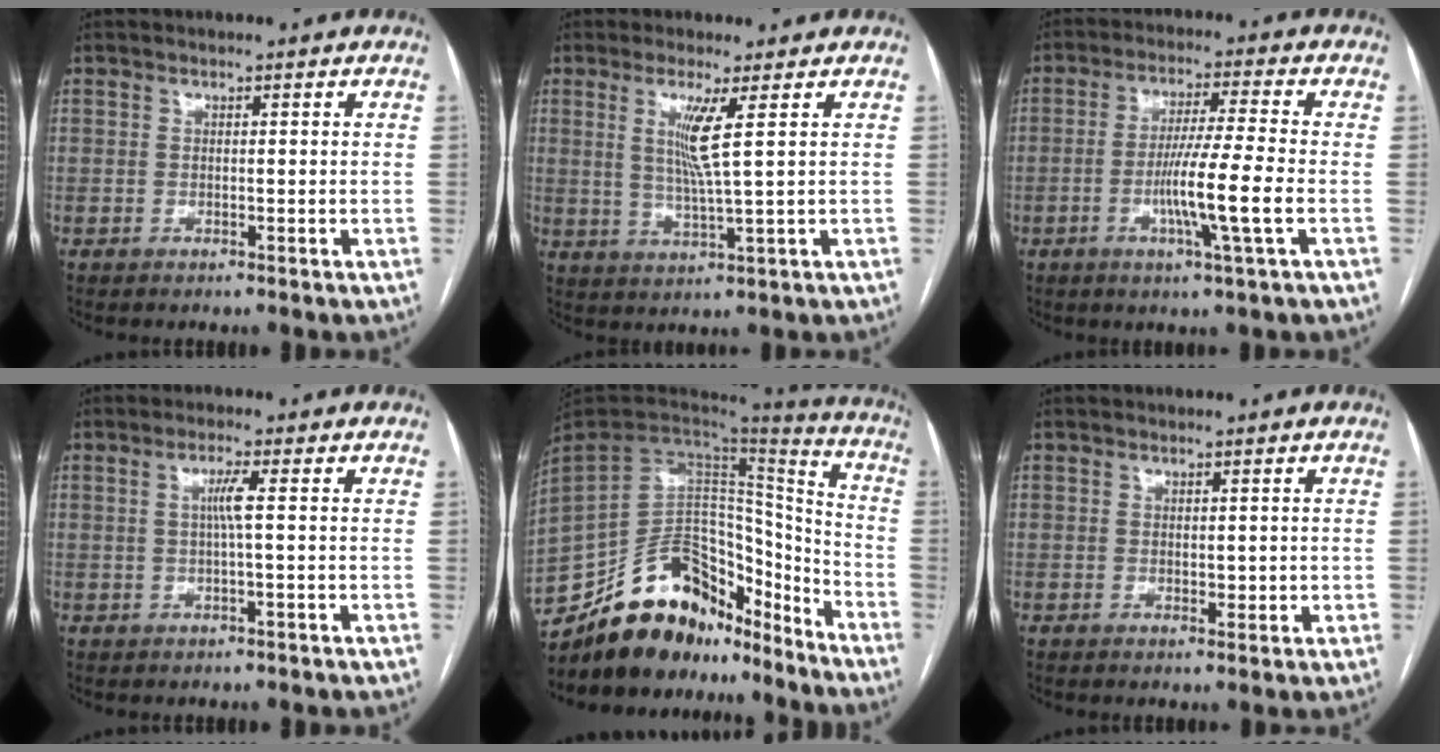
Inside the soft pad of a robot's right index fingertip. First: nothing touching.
{"total": 5.6, "force": [1.8, -1.0, 5.2], "torque": [-0.103, -0.011, 0.038]}
{"total": 9.3, "force": [-2.5, -1.0, 8.9], "torque": [-0.165, -0.011, -0.047]}
{"total": 2.7, "force": [0.3, -0.4, 2.7], "torque": [-0.051, 0.002, 0.004]}
{"total": 23.7, "force": [-18.9, 10.8, 9.5], "torque": [-0.212, 0.032, -0.303]}
{"total": 1.8, "force": [0.1, 1.0, 1.4], "torque": [-0.019, -0.002, 0.004]}